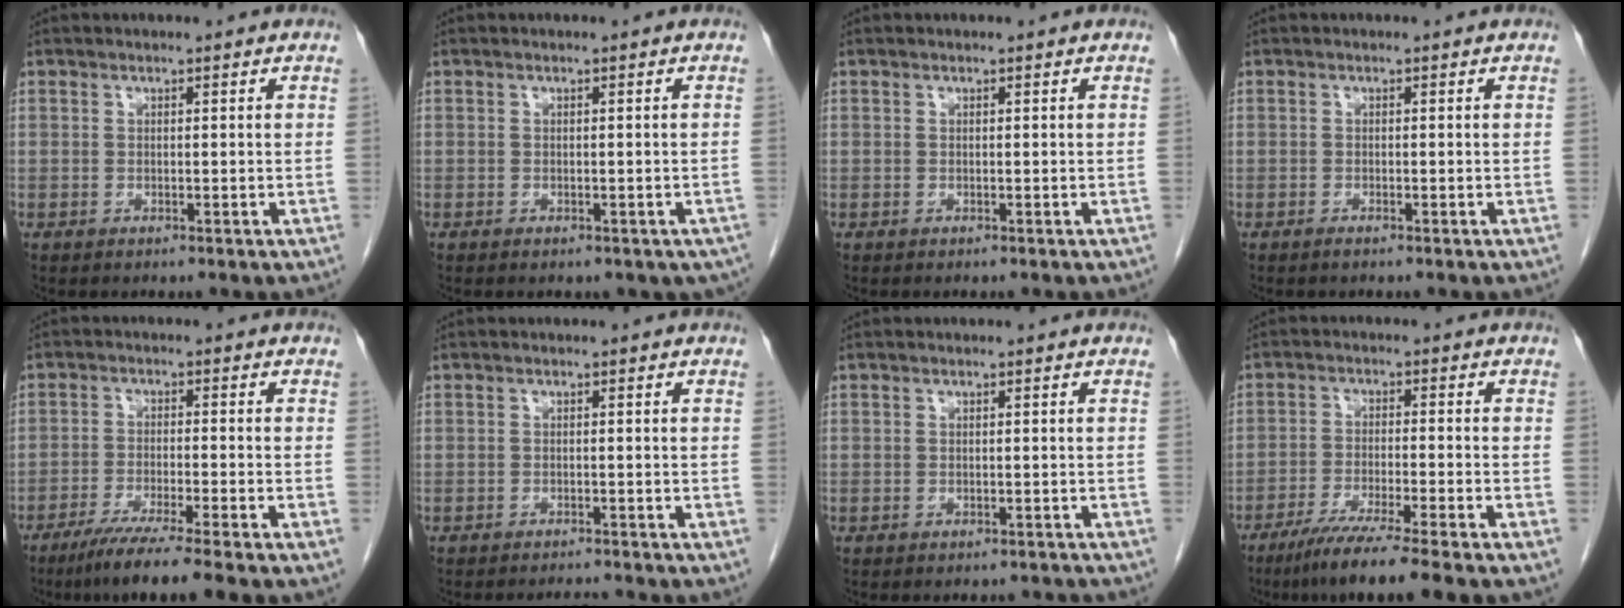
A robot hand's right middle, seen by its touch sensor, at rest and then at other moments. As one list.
[{"total": 6.5, "force": [-4.9, 3.4, 2.6], "torque": [-0.025, -0.005, -0.048]}, {"total": 0.0}, {"total": 0.6, "force": [-0.5, 0.0, 0.3], "torque": [-0.010, -0.001, -0.009]}, {"total": 8.2, "force": [-6.3, -1.0, 5.3], "torque": [-0.085, -0.024, -0.105]}, {"total": 1.9, "force": [-1.8, -0.6, 0.0], "torque": [-0.004, -0.012, -0.026]}, {"total": 2.8, "force": [-2.6, 0.9, 0.4], "torque": [-0.007, -0.004, -0.030]}, {"total": 9.1, "force": [-6.9, -1.2, 5.8], "torque": [-0.094, -0.028, -0.115]}]